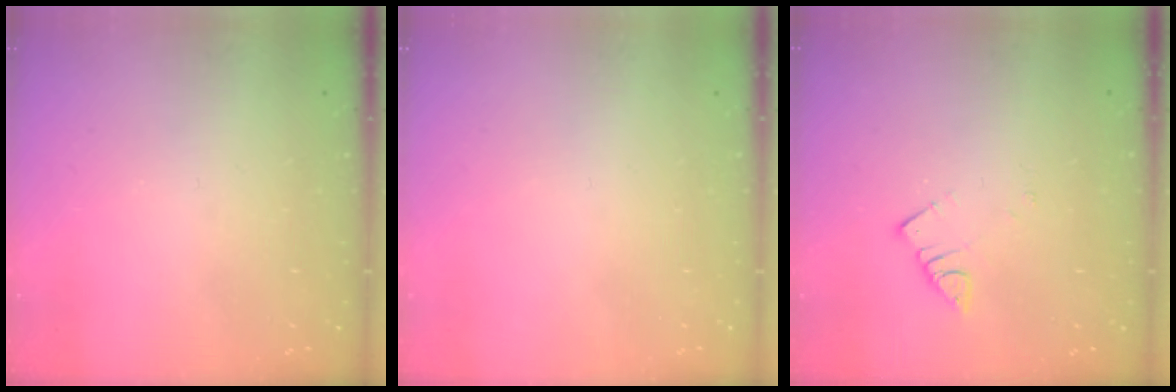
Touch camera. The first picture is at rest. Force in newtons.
{"total": 1.5, "press": 1.5, "slide": 0.1}
{"total": 3.1, "press": 3.1, "slide": 0.5}